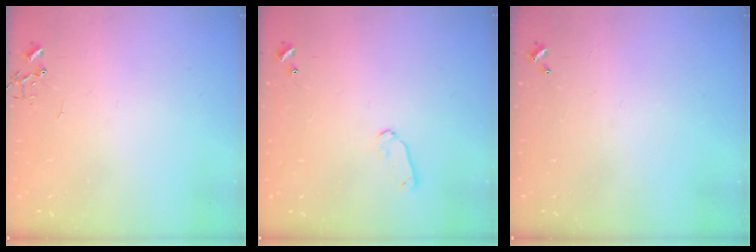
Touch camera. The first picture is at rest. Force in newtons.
{"total": 6.8, "press": 6.7, "slide": 1.0}
{"total": 0.0}